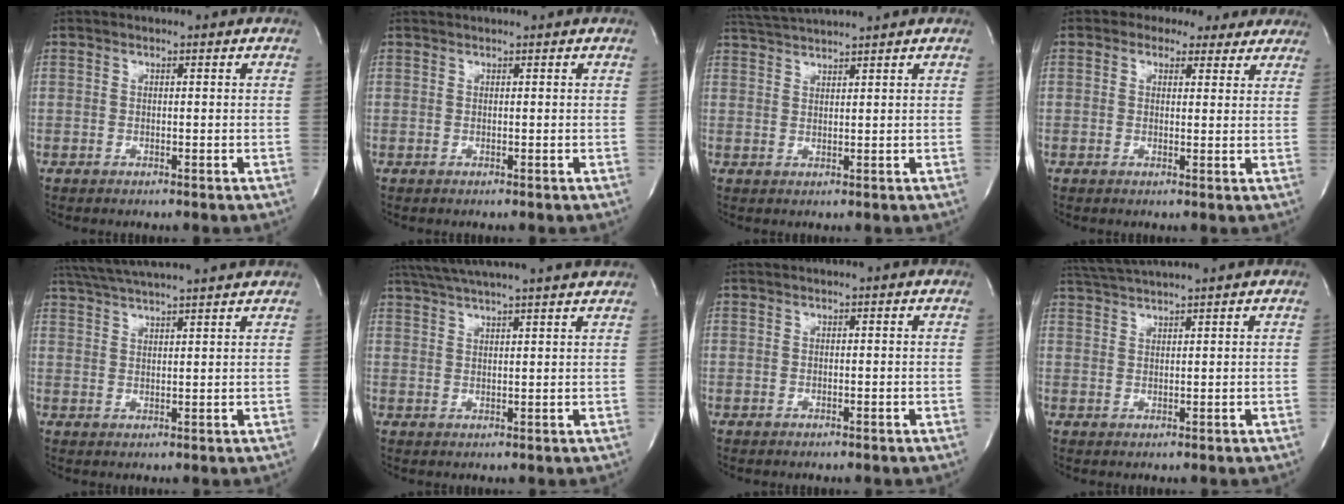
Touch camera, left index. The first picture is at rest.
{"total": 1.6, "force": [1.6, 0.0, 0.3], "torque": [-0.003, 0.019, 0.026]}
{"total": 5.4, "force": [5.1, -1.3, 1.2], "torque": [-0.026, 0.016, 0.094]}
{"total": 8.1, "force": [6.3, 4.7, 2.1], "torque": [-0.012, 0.023, 0.065]}
{"total": 13.7, "force": [12.2, -0.2, 6.1], "torque": [-0.118, 0.029, 0.181]}
{"total": 16.0, "force": [14.1, -0.2, 7.4], "torque": [-0.137, 0.023, 0.198]}
{"total": 0.0}
{"total": 5.6, "force": [5.1, -1.5, 1.7], "torque": [-0.032, 0.015, 0.093]}